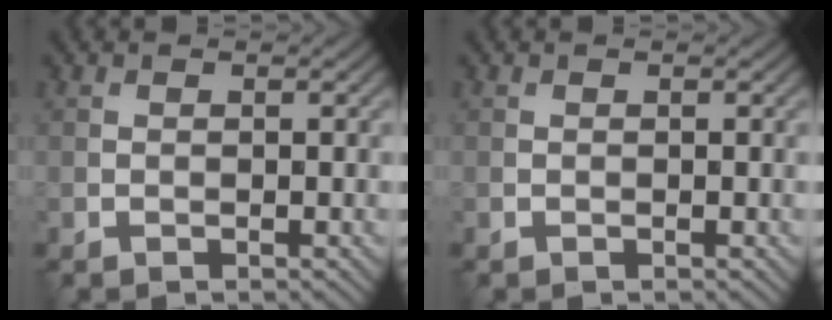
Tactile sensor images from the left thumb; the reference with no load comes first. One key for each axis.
{"total": 0.0}